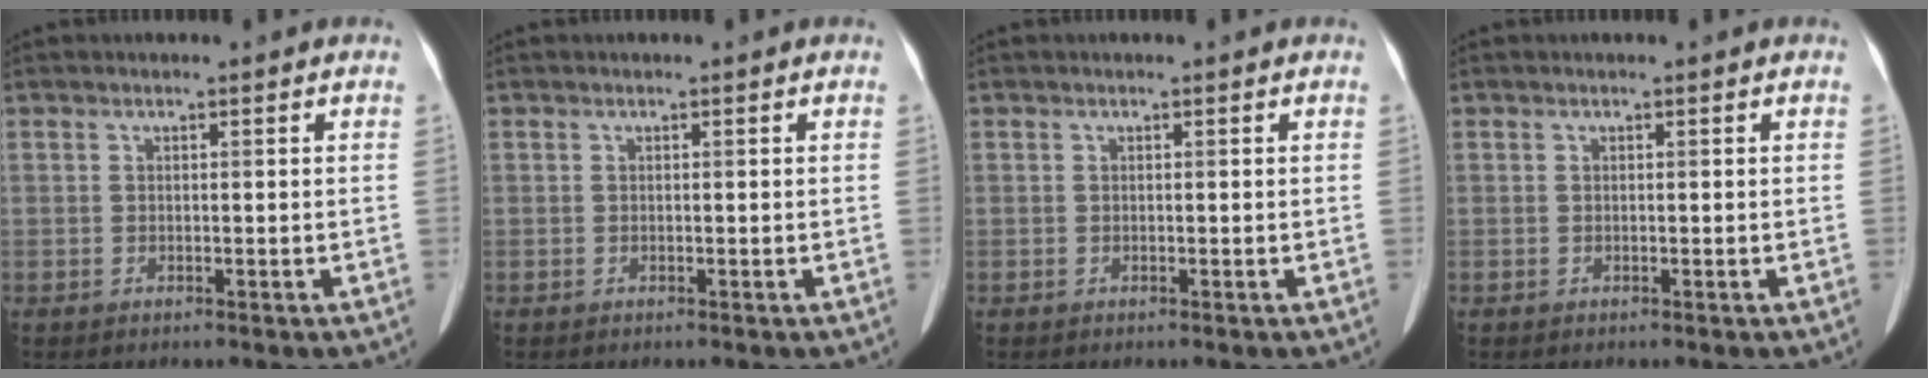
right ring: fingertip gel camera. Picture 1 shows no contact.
{"total": 0.0}
{"total": 0.0}
{"total": 0.0}